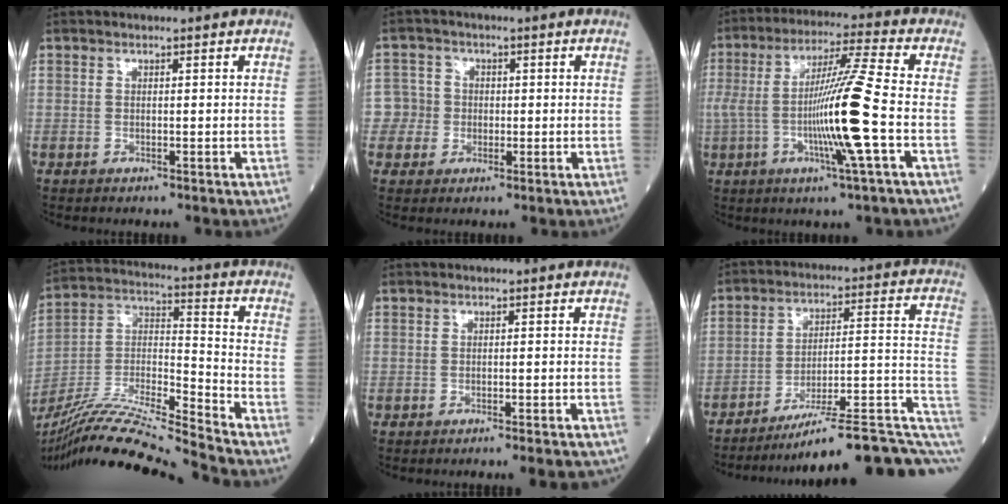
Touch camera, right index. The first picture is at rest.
{"total": 3.7, "force": [-0.6, 3.6, 0.0], "torque": [0.008, 0.013, -0.014]}
{"total": 13.6, "force": [-2.5, -1.7, 13.2], "torque": [-0.254, -0.004, -0.053]}
{"total": 20.4, "force": [-18.6, -1.9, 8.1], "torque": [-0.168, -0.009, -0.333]}
{"total": 5.8, "force": [-5.2, 0.4, 2.5], "torque": [-0.022, -0.011, -0.062]}
{"total": 18.7, "force": [-12.2, 1.8, 14.0], "torque": [-0.128, 0.049, -0.172]}